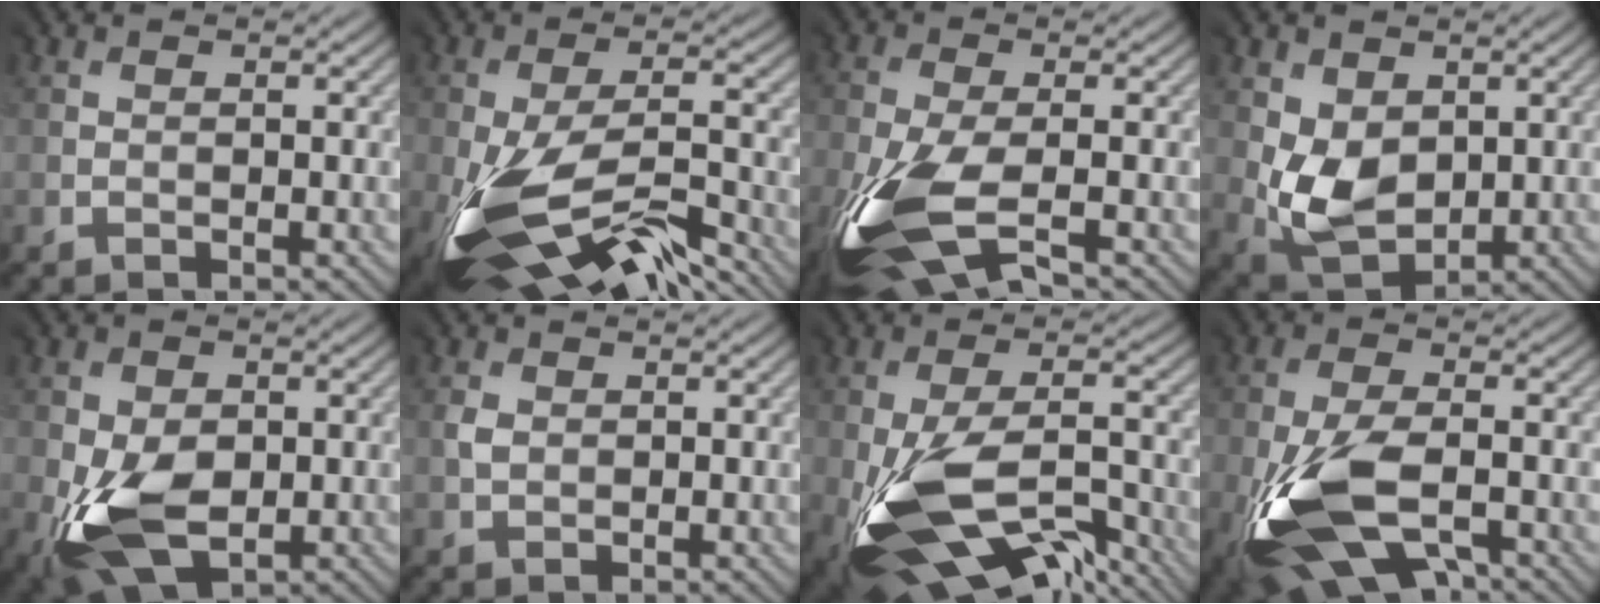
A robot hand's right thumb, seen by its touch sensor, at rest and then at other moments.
{"total": 13.5, "force": [-7.9, 4.9, 9.9], "torque": [-0.226, -0.041, -0.132]}
{"total": 10.7, "force": [-5.2, 3.7, 8.6], "torque": [-0.222, -0.023, -0.106]}
{"total": 6.7, "force": [0.8, 5.1, 4.3], "torque": [-0.114, -0.008, 0.019]}
{"total": 8.0, "force": [-2.1, 5.3, 5.6], "torque": [-0.139, -0.024, -0.039]}
{"total": 1.4, "force": [0.3, 1.3, 0.3], "torque": [-0.006, -0.001, 0.005]}
{"total": 14.1, "force": [-6.6, 6.2, 10.7], "torque": [-0.237, -0.028, -0.110]}
{"total": 11.7, "force": [-4.9, 5.5, 9.1], "torque": [-0.222, -0.018, -0.099]}